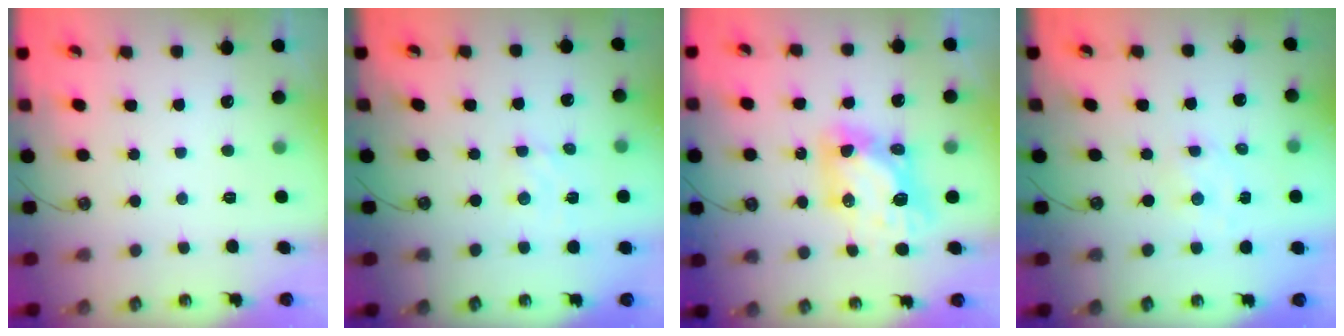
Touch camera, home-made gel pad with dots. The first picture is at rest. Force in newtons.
{"total": 2.5, "press": 2.5, "slide": 0.4}
{"total": 10.5, "press": 10.4, "slide": 1.0}
{"total": 1.5, "press": 1.5, "slide": 0.3}